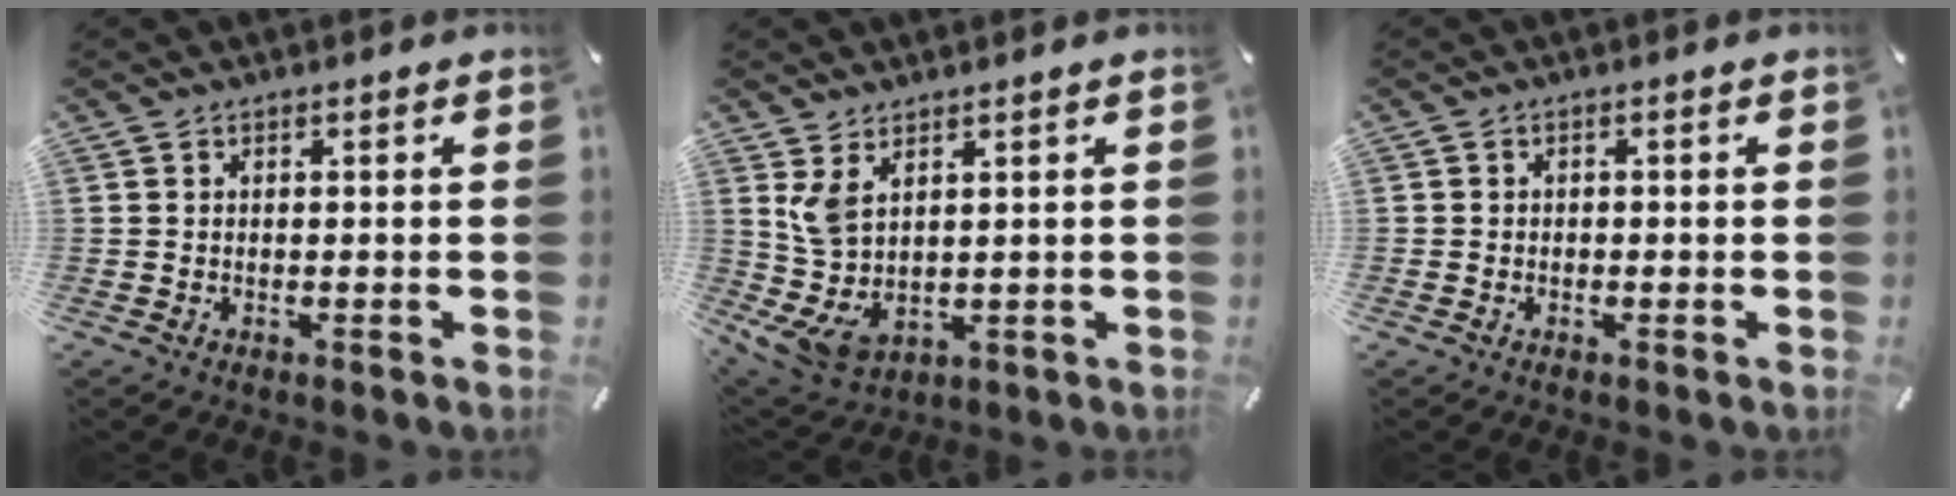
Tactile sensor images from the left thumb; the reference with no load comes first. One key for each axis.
{"total": 7.9, "fx": 3.3, "fy": 5.0, "fz": 5.1, "tx": -0.131, "ty": -0.018, "tz": 0.065}
{"total": 0.6, "fx": -0.3, "fy": 0.6, "fz": 0.1, "tx": 0.000, "ty": 0.004, "tz": -0.007}